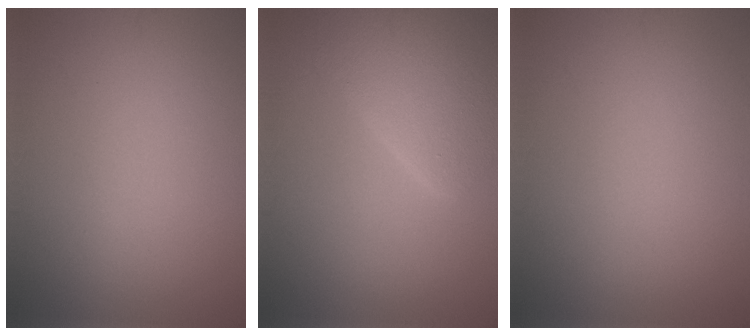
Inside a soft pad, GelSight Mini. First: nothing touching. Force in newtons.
{"total": 5.4, "press": 5.3, "slide": 0.4}
{"total": 0.0}